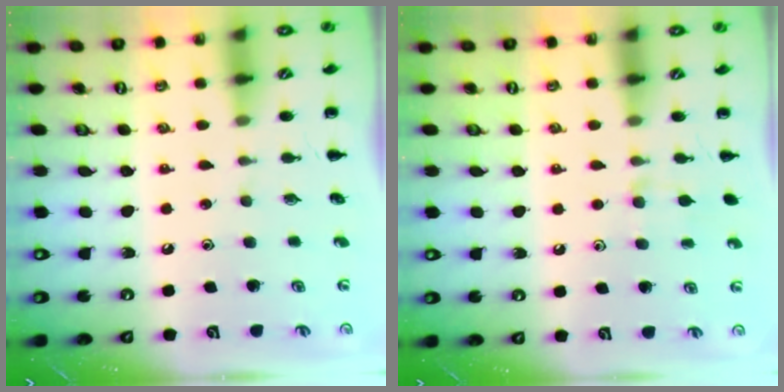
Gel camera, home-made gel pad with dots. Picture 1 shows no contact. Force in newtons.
{"total": 6.4, "press": 6.0, "slide": 2.2}